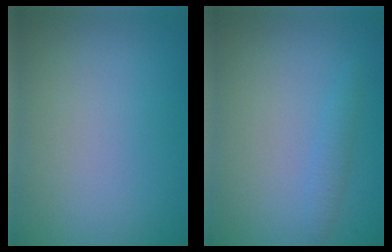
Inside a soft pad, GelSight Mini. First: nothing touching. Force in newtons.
{"total": 1.2, "press": 1.2, "slide": 0.1}